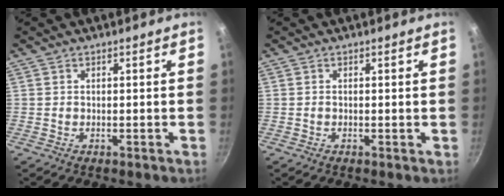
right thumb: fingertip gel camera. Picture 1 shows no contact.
{"total": 0.0}